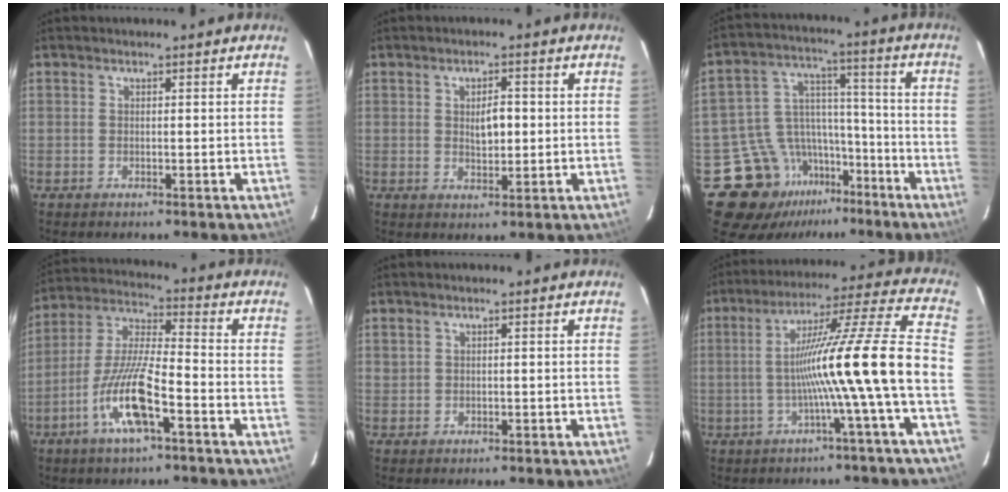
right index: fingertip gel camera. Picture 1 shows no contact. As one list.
[{"total": 3.9, "force": [0.3, 1.6, 3.5], "torque": [-0.059, 0.000, 0.010]}, {"total": 16.0, "force": [-9.9, 11.4, 5.2], "torque": [-0.083, 0.083, -0.148]}, {"total": 12.3, "force": [-5.5, 1.9, 10.9], "torque": [-0.223, -0.003, -0.105]}, {"total": 0.6, "force": [0.2, 0.5, 0.2], "torque": [-0.002, 0.004, 0.004]}, {"total": 15.5, "force": [-3.2, -2.6, 15.0], "torque": [-0.238, 0.017, -0.058]}]